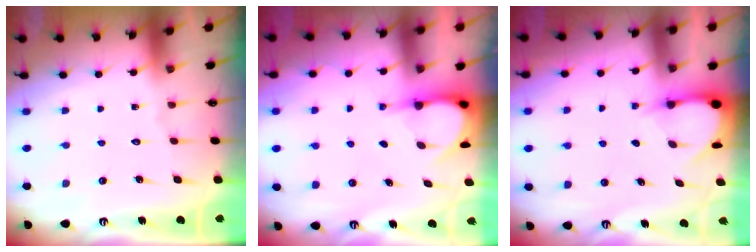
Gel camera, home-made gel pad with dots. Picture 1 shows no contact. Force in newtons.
{"total": 3.9, "press": 3.9, "slide": 0.3}
{"total": 3.3, "press": 3.3, "slide": 0.4}